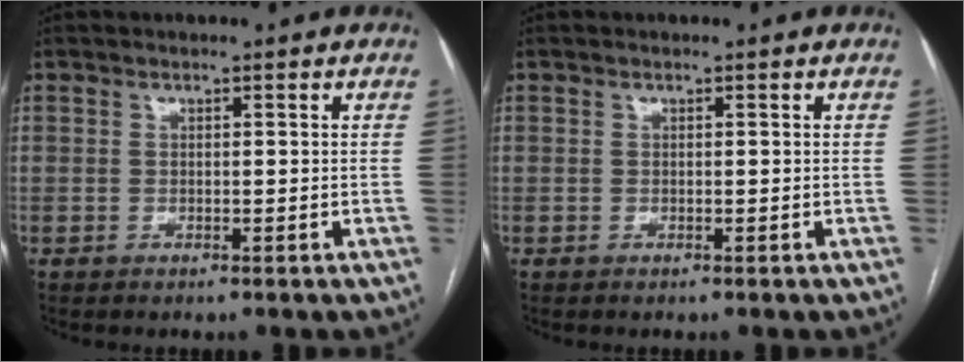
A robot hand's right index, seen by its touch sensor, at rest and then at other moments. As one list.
[{"total": 0.0}]